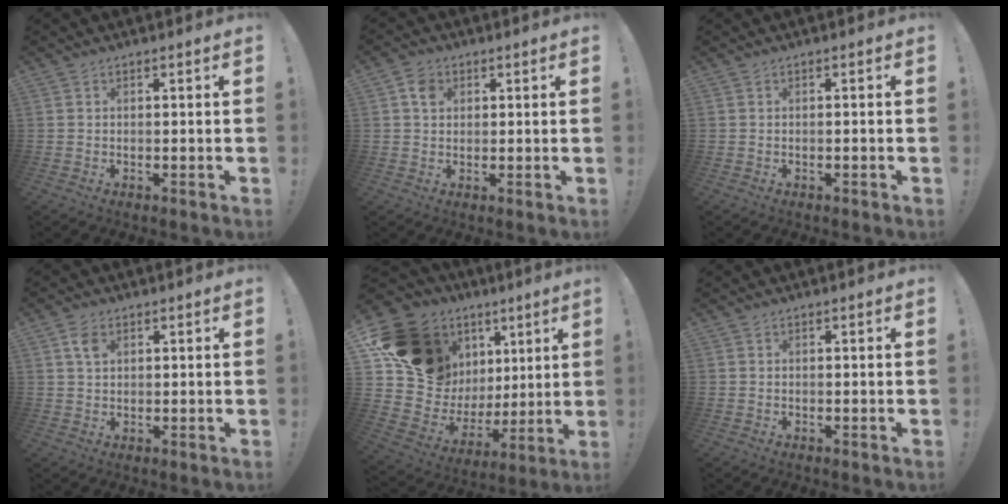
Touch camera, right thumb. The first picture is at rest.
{"total": 4.7, "force": [1.7, 3.7, 2.3], "torque": [-0.032, 0.002, 0.031]}
{"total": 0.9, "force": [-0.6, -0.2, 0.6], "torque": [-0.014, 0.001, -0.010]}
{"total": 4.1, "force": [1.9, 2.6, 2.7], "torque": [-0.044, -0.001, 0.034]}
{"total": 20.9, "force": [11.2, 14.7, 9.8], "torque": [-0.154, -0.073, 0.240]}
{"total": 0.0}